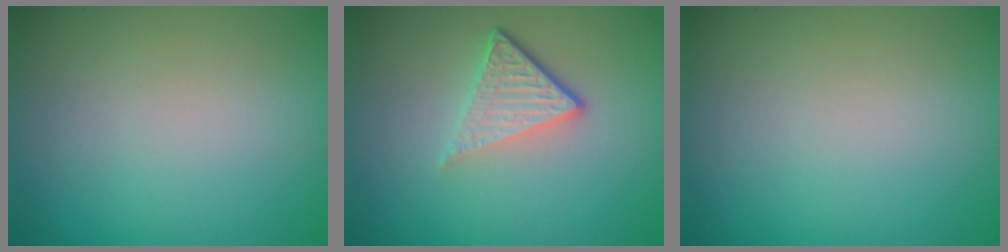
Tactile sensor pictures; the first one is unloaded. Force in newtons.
{"total": 4.1, "press": 2.7, "slide": 3.1}
{"total": 0.0}